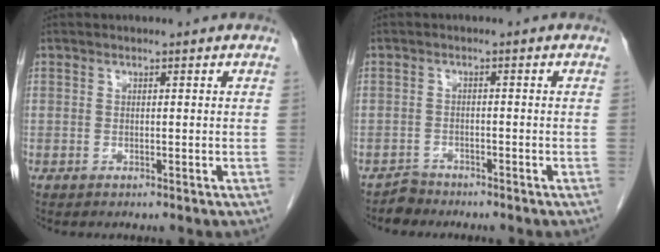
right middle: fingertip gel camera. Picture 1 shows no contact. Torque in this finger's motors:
{"motor_torque": [0.10, -0.31, -0.02, -0.02]}